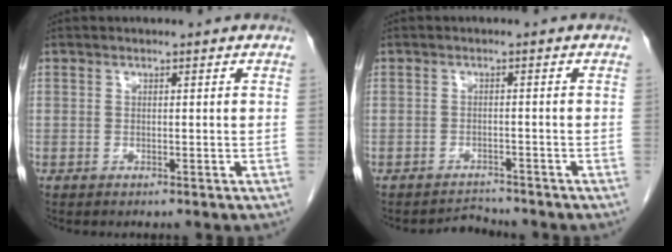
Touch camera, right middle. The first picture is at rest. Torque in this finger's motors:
{"motor_torque": [-0.82, -0.26, -0.27, -0.06]}